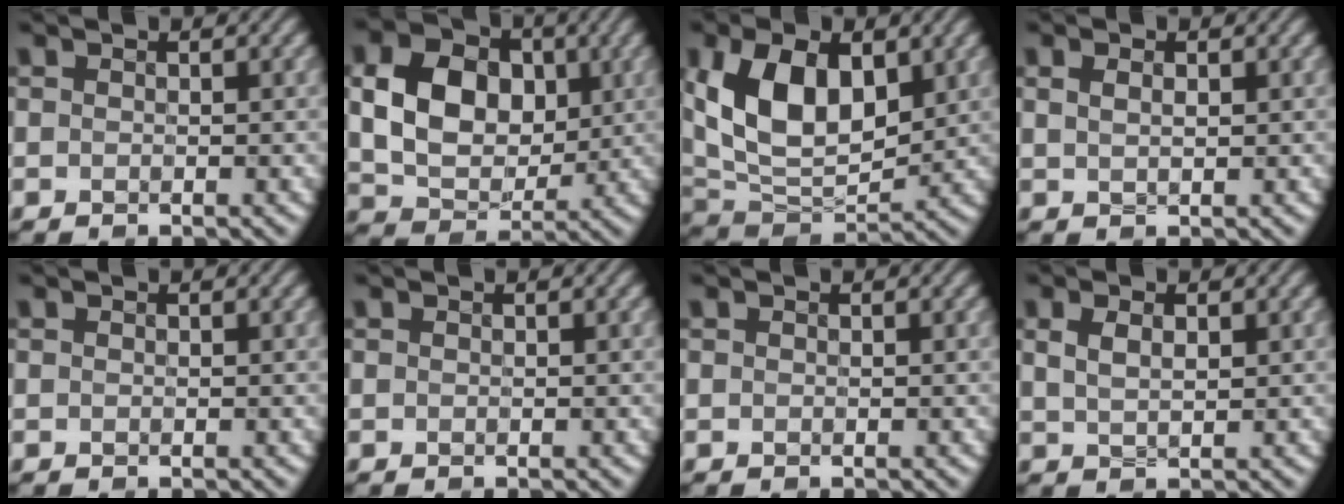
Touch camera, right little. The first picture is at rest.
{"total": 7.4, "force": [0.6, 5.7, 4.8], "torque": [-0.104, -0.001, 0.010]}
{"total": 10.2, "force": [2.3, 6.0, 7.9], "torque": [-0.165, -0.002, 0.037]}
{"total": 0.8, "force": [0.2, 0.4, 0.7], "torque": [-0.018, -0.002, 0.011]}
{"total": 0.0}
{"total": 0.0}
{"total": 0.0}
{"total": 1.4, "force": [0.4, 0.7, 1.2], "torque": [-0.033, -0.003, 0.015]}